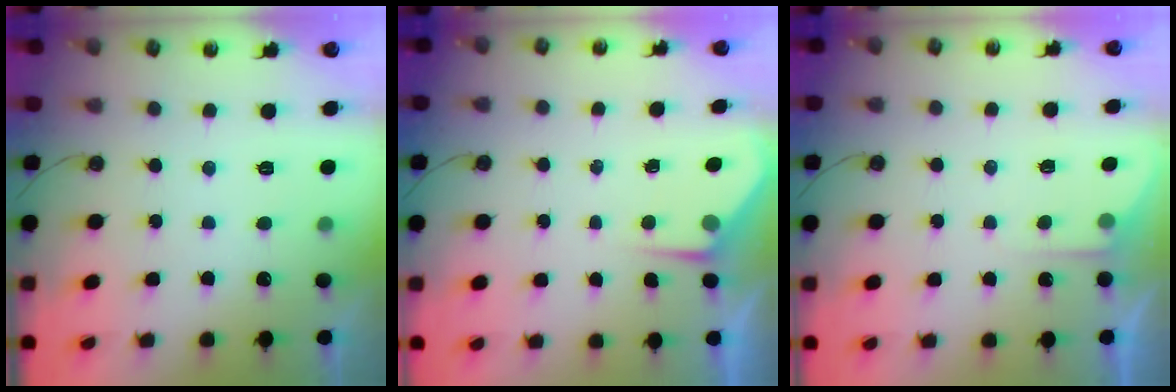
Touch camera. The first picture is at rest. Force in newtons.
{"total": 2.9, "press": 2.9, "slide": 0.5}
{"total": 3.7, "press": 3.6, "slide": 0.5}